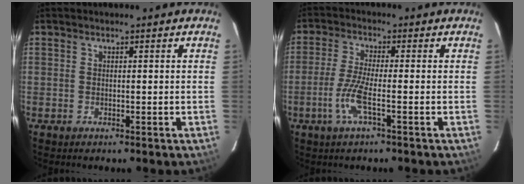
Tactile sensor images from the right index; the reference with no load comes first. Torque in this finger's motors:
{"motor_torque": [0.05, -0.09, 0.10, 0.04]}